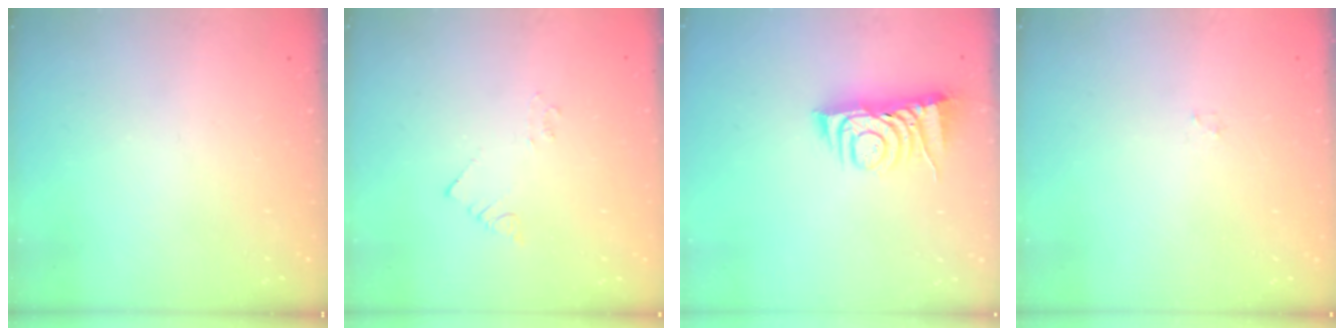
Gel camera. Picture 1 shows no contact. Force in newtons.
{"total": 2.1, "press": 2.1, "slide": 0.3}
{"total": 7.3, "press": 7.2, "slide": 0.8}
{"total": 0.8, "press": 0.8, "slide": 0.2}